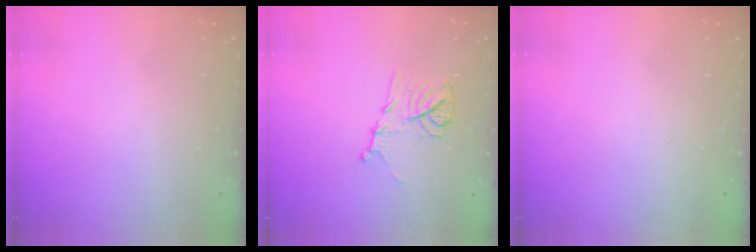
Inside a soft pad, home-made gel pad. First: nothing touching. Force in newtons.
{"total": 11.4, "press": 11.4, "slide": 0.3}
{"total": 1.5, "press": 1.5, "slide": 0.1}